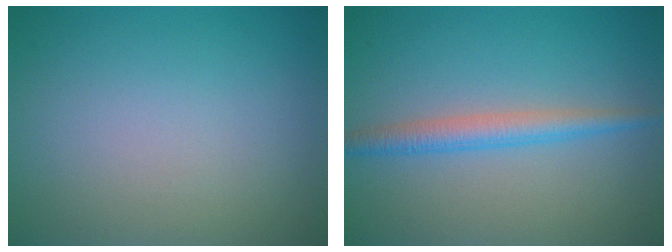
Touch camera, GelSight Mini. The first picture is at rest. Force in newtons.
{"total": 2.7, "press": 2.7, "slide": 0.1}